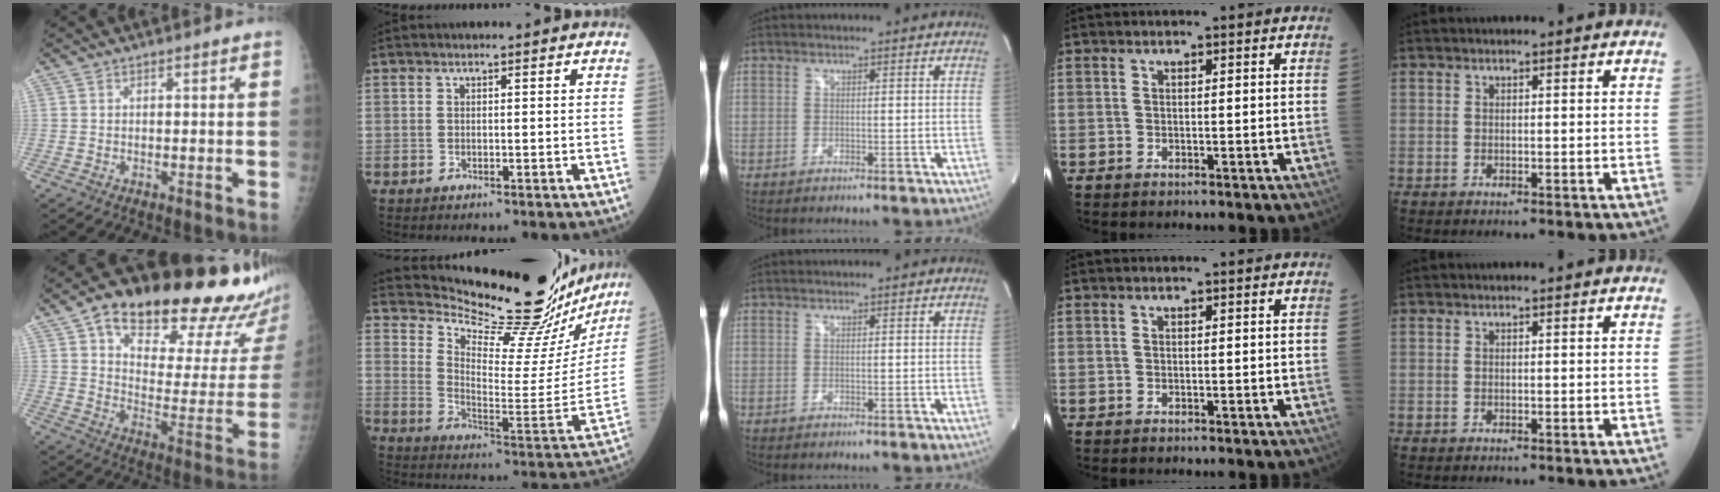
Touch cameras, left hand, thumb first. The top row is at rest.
{"thumb": {"total": 30.0, "force": [19.9, 11.0, 19.5], "torque": [-0.244, -0.054, 0.275]}, "index": {"total": 26.0, "force": [24.3, 2.3, 8.9], "torque": [-0.145, -0.121, 0.315]}}